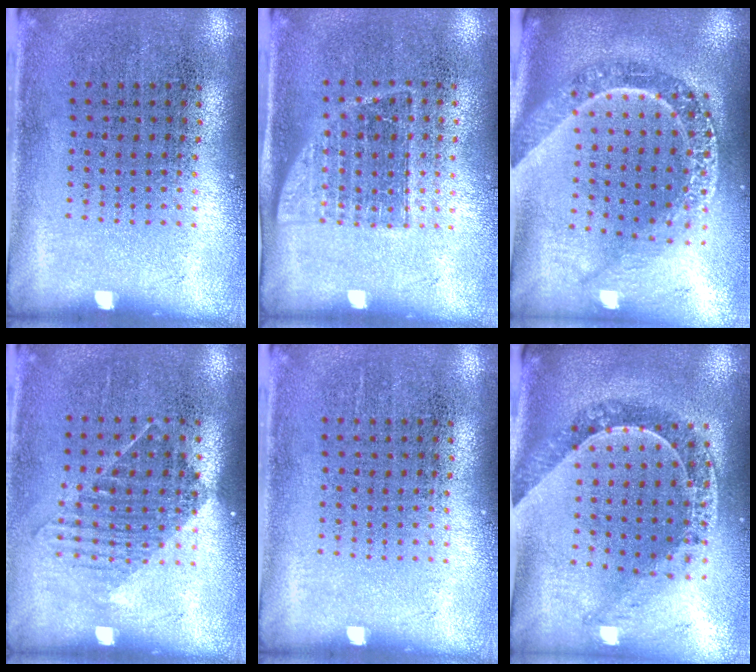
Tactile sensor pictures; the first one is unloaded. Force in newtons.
{"total": 1.1, "press": 0.9, "slide": 0.6}
{"total": 2.5, "press": 2.1, "slide": 1.4}
{"total": 1.2, "press": 1.0, "slide": 0.7}
{"total": 0.0}
{"total": 1.0, "press": 1.0, "slide": 0.1}